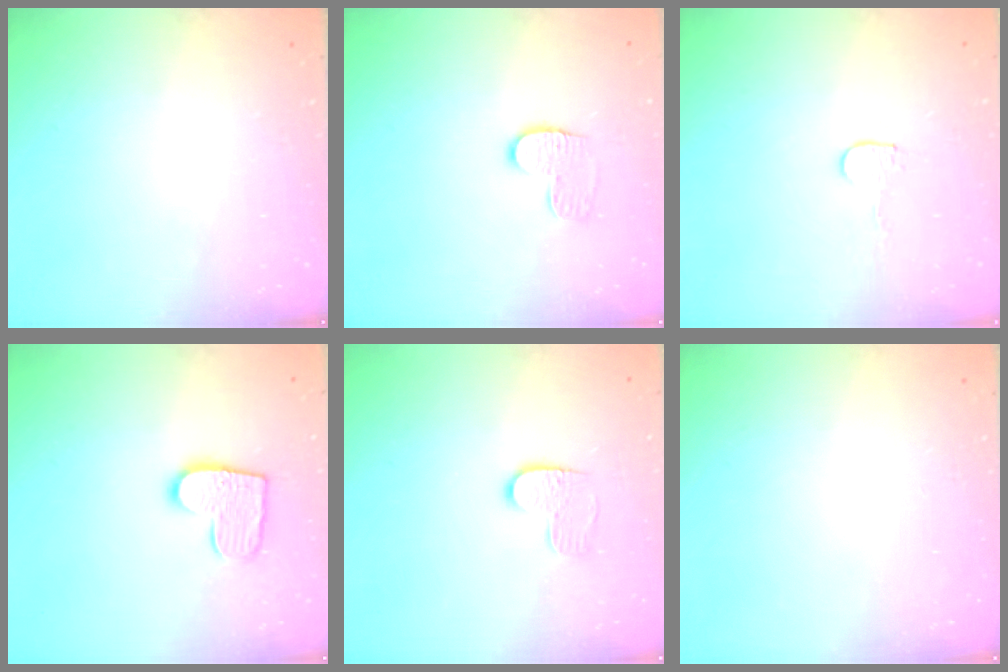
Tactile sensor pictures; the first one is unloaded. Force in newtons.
{"total": 8.2, "press": 8.2, "slide": 0.3}
{"total": 3.2, "press": 3.2, "slide": 0.3}
{"total": 10.8, "press": 10.8, "slide": 0.7}
{"total": 6.1, "press": 6.1, "slide": 0.5}
{"total": 0.0}